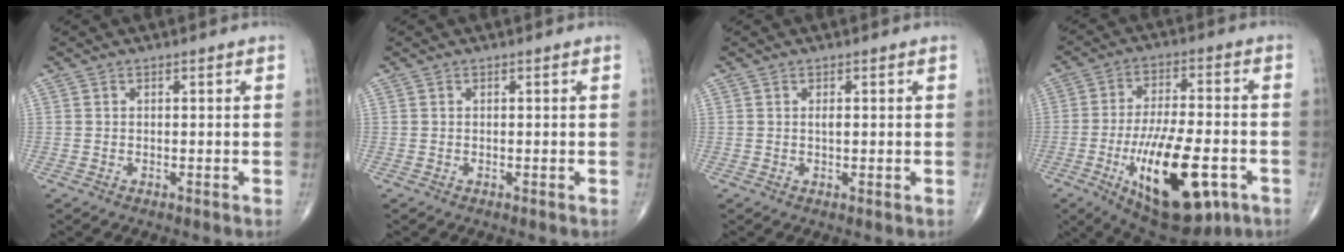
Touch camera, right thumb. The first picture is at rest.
{"total": 0.0}
{"total": 1.1, "force": [0.2, 0.3, 1.0], "torque": [-0.019, -0.001, 0.003]}
{"total": 20.8, "force": [-7.4, 8.3, 17.6], "torque": [-0.296, 0.013, -0.101]}